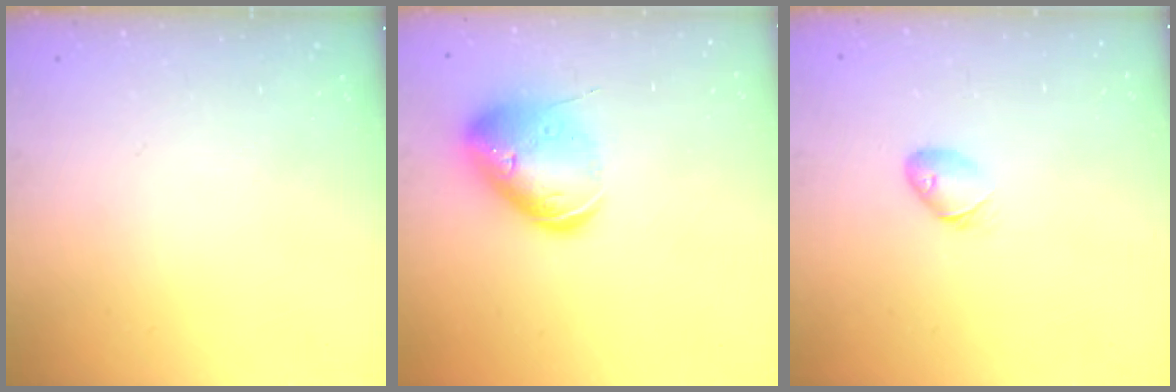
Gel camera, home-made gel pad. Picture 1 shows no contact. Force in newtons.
{"total": 14.6, "press": 14.5, "slide": 2.3}
{"total": 4.5, "press": 4.4, "slide": 1.1}